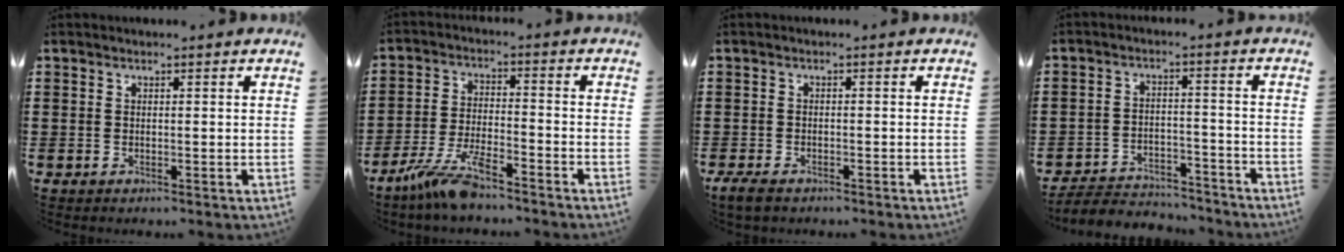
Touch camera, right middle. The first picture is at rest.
{"total": 7.5, "force": [-5.9, 1.1, 4.5], "torque": [-0.105, -0.010, -0.116]}
{"total": 1.8, "force": [-1.4, 0.8, 1.0], "torque": [-0.034, -0.003, -0.032]}
{"total": 4.6, "force": [-4.5, 1.1, 0.2], "torque": [-0.013, 0.009, -0.097]}